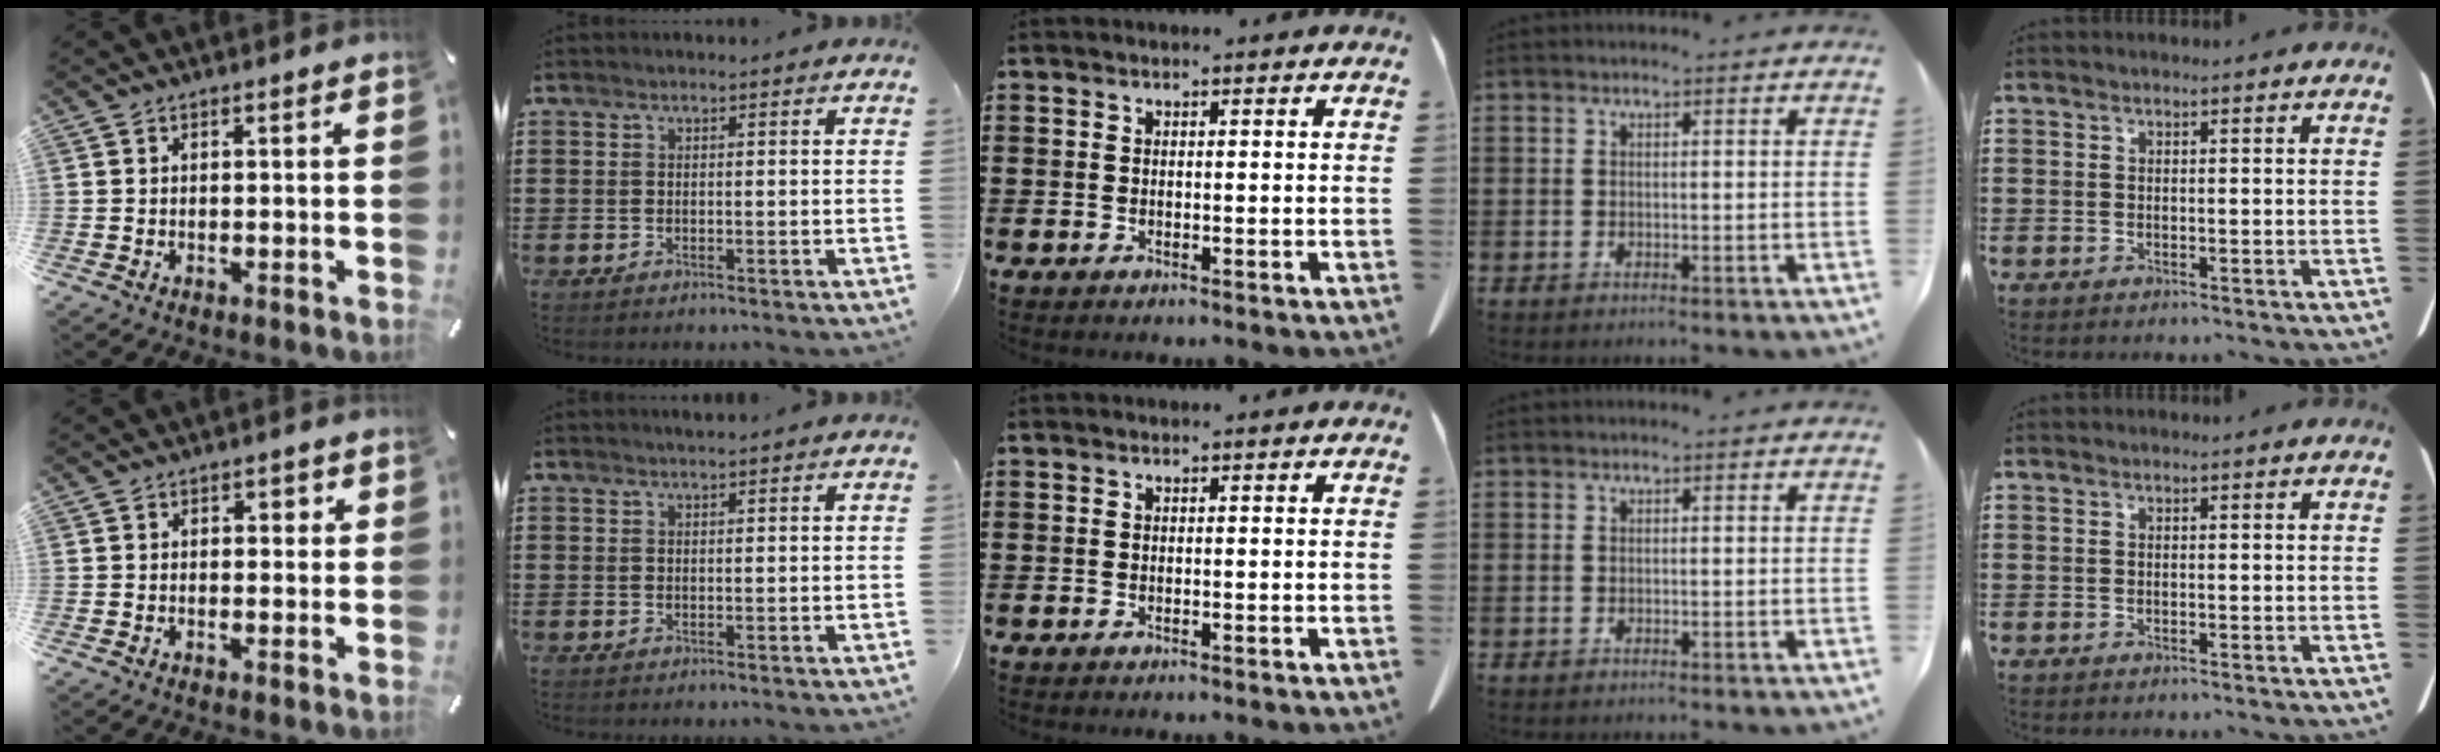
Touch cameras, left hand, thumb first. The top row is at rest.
{"thumb": {"total": 1.4, "force": [0.2, 1.1, 0.9], "torque": [-0.002, 0.002, -0.002]}, "index": {"total": 0.9, "force": [0.8, -0.1, 0.4], "torque": [-0.007, -0.002, 0.015]}}